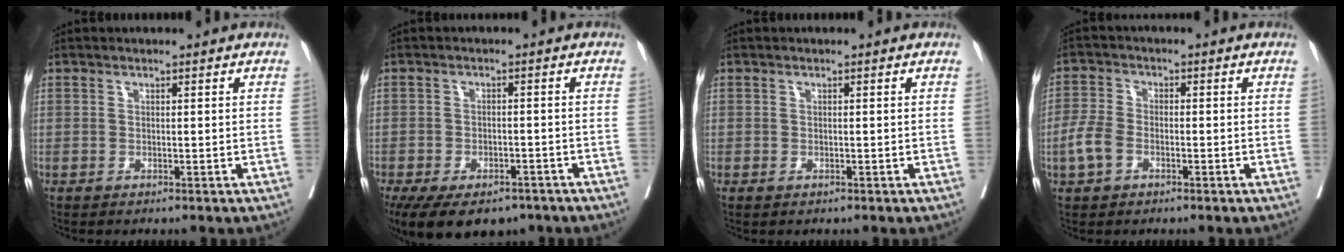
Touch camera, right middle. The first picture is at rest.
{"total": 13.4, "force": [-9.5, 6.6, 6.9], "torque": [-0.140, -0.017, -0.131]}
{"total": 0.0}
{"total": 4.3, "force": [-1.7, 2.6, 3.0], "torque": [-0.078, 0.005, -0.036]}